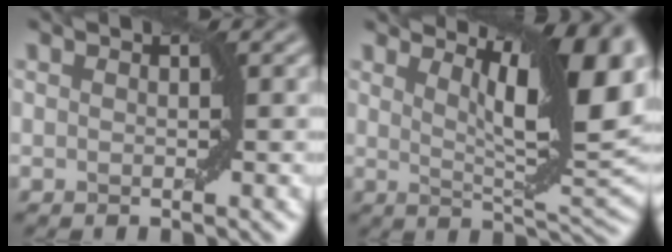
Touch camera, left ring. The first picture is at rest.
{"total": 11.0, "force": [4.6, 2.7, 9.7], "torque": [-0.126, 0.007, 0.080]}